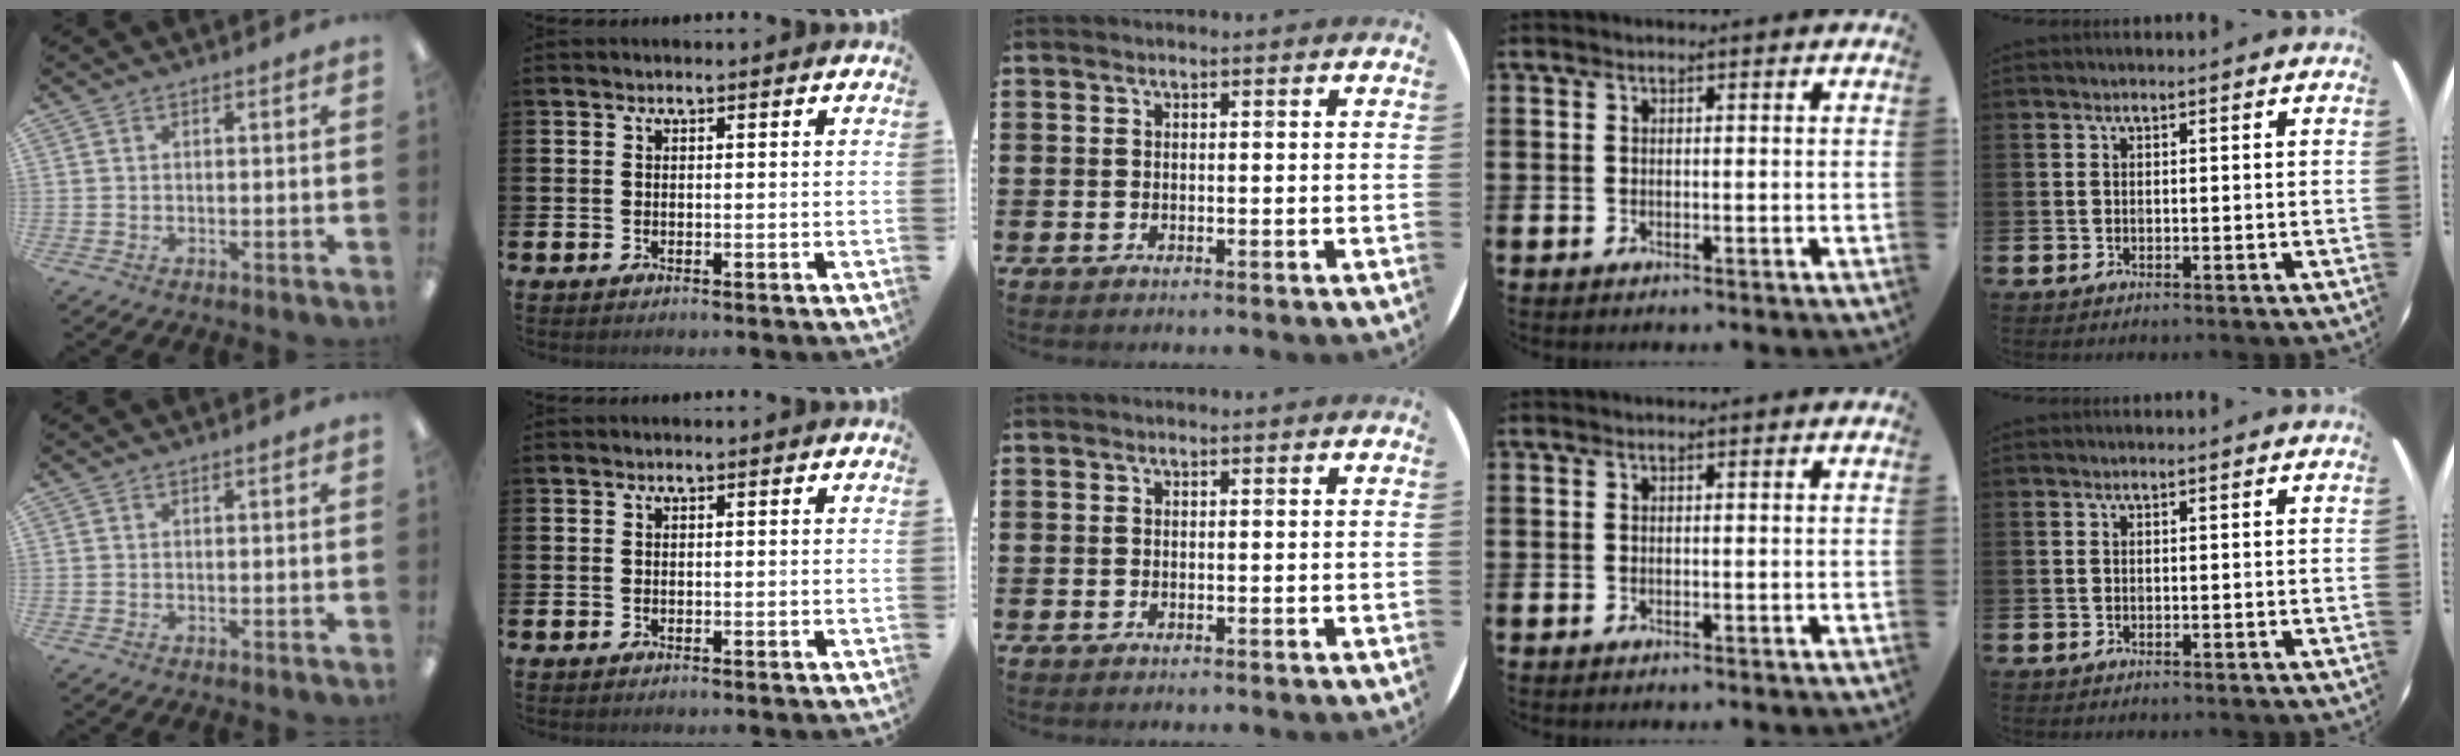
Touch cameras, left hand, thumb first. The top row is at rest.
{}